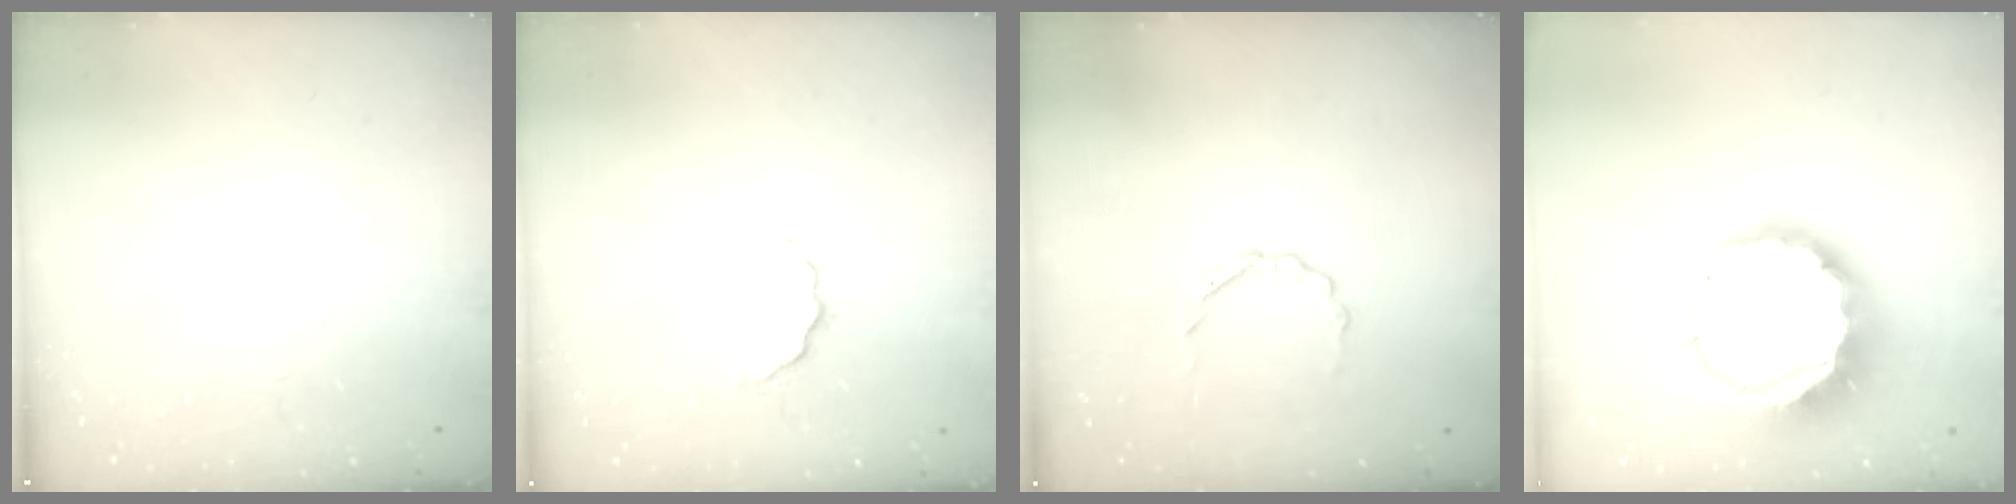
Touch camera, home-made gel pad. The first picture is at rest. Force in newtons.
{"total": 4.1, "press": 4.0, "slide": 1.0}
{"total": 2.1, "press": 2.0, "slide": 0.8}
{"total": 13.1, "press": 12.8, "slide": 2.7}